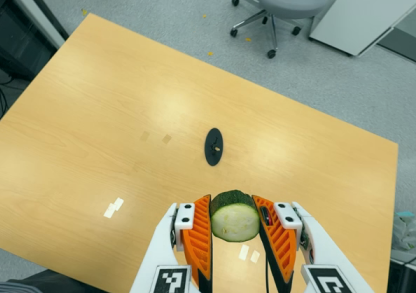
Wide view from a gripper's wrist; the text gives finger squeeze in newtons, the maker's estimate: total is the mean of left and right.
{"total": 10.4, "left": 10.0, "right": 10.9}